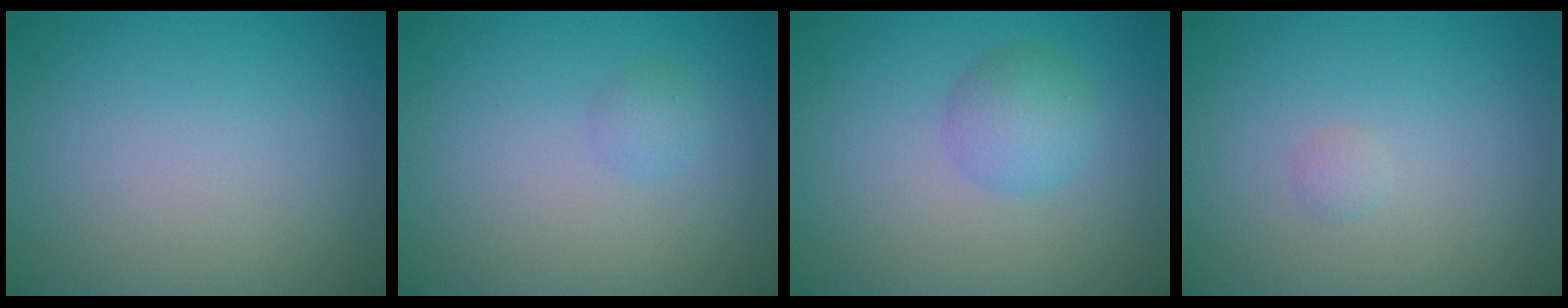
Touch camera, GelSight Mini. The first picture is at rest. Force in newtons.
{"total": 1.0, "press": 1.0, "slide": 0.0}
{"total": 2.7, "press": 2.7, "slide": 0.1}
{"total": 0.6, "press": 0.6, "slide": 0.0}